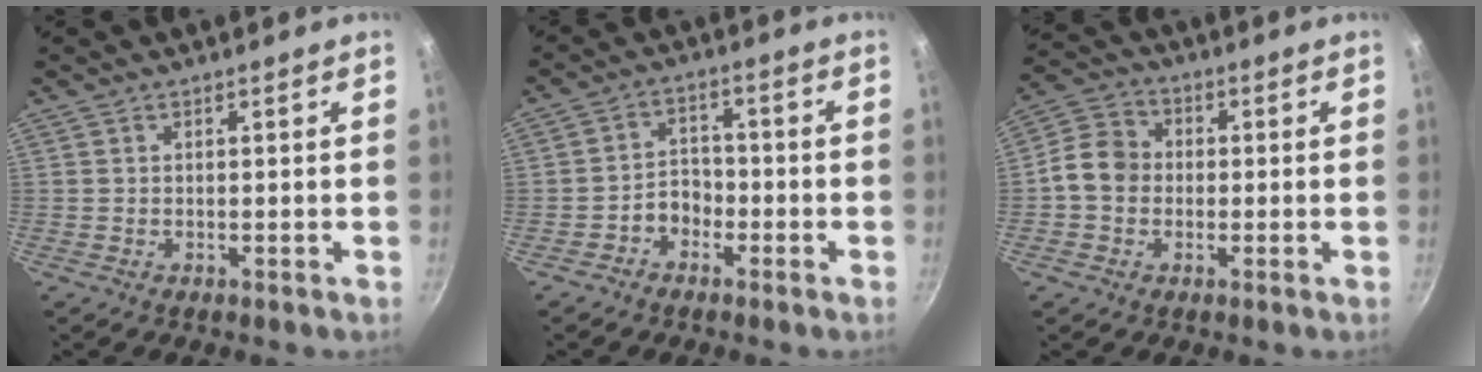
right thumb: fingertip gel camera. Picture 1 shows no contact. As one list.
[{"total": 4.6, "force": [-2.3, 3.5, 1.9], "torque": [-0.005, 0.033, -0.044]}, {"total": 8.0, "force": [-0.8, 6.8, 4.1], "torque": [-0.047, 0.020, -0.035]}]